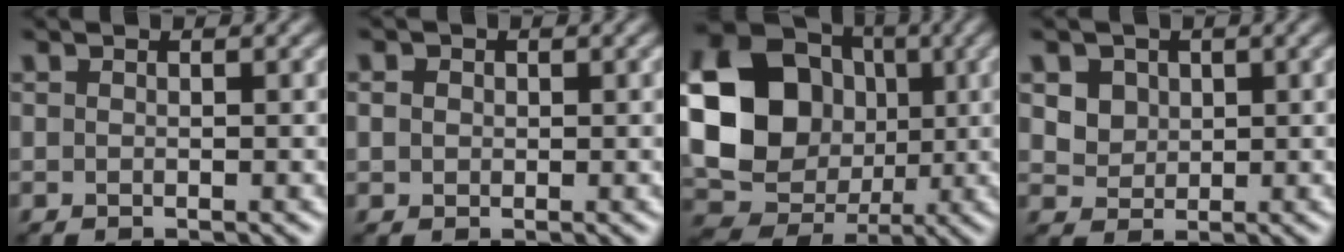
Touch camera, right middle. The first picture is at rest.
{"total": 1.2, "force": [0.2, 1.1, 0.4], "torque": [-0.006, 0.000, 0.001]}
{"total": 18.3, "force": [1.4, 16.0, 8.6], "torque": [-0.189, 0.003, -0.004]}
{"total": 4.0, "force": [1.8, 3.1, 1.8], "torque": [-0.045, 0.003, 0.038]}